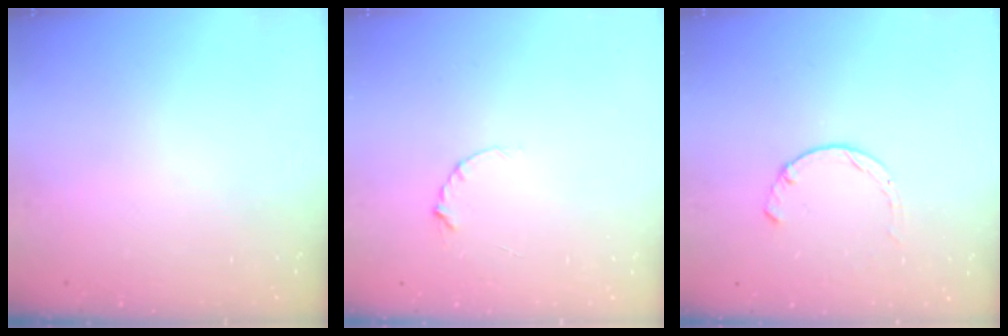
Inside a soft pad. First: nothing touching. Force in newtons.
{"total": 2.9, "press": 2.9, "slide": 0.3}
{"total": 2.3, "press": 2.3, "slide": 0.5}